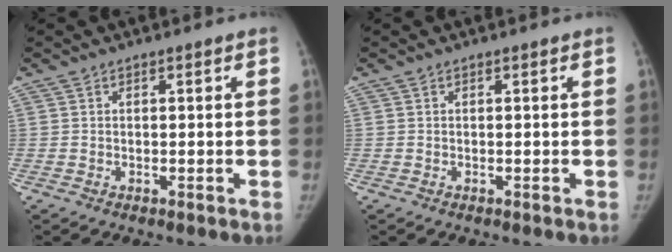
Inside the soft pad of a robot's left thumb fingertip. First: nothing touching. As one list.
[{"total": 0.0}]